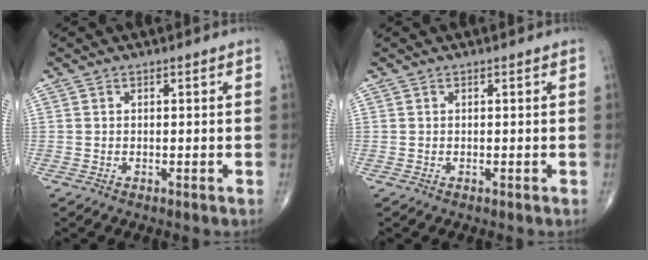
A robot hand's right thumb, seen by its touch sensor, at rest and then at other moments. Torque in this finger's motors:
{"motor_torque": [0.04, 0.05, 0.03, 0.03, 0.01]}